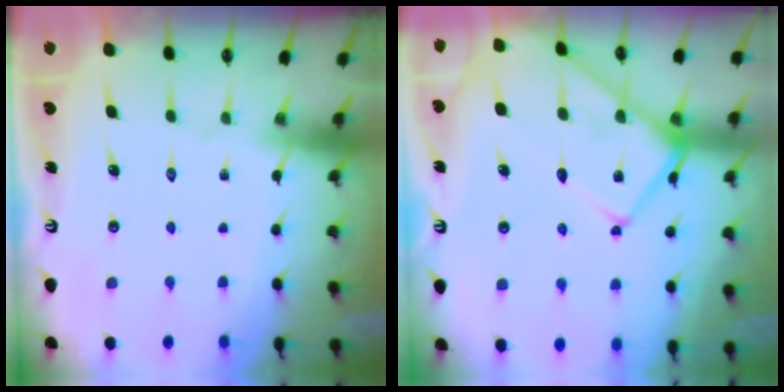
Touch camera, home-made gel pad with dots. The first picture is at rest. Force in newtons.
{"total": 13.2, "press": 13.1, "slide": 1.2}